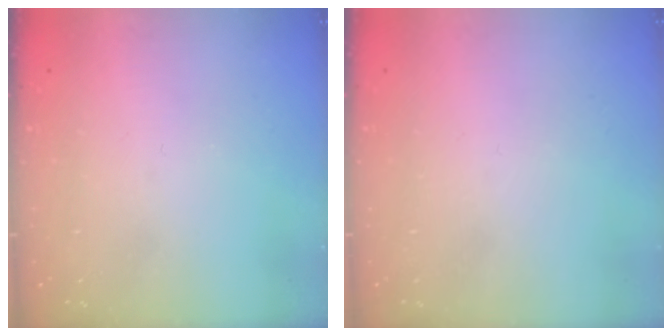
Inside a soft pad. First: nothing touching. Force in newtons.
{"total": 1.5, "press": 1.5, "slide": 0.1}